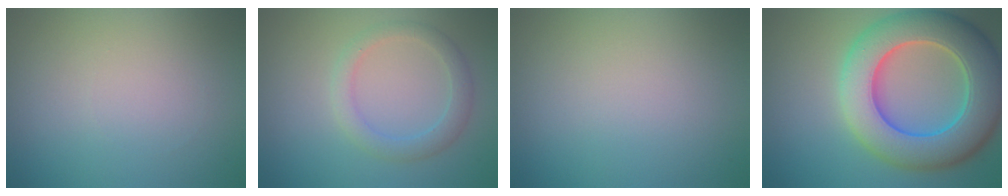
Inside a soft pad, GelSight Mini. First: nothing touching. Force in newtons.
{"total": 2.6, "press": 2.6, "slide": 0.2}
{"total": 0.0}
{"total": 11.3, "press": 11.3, "slide": 0.8}